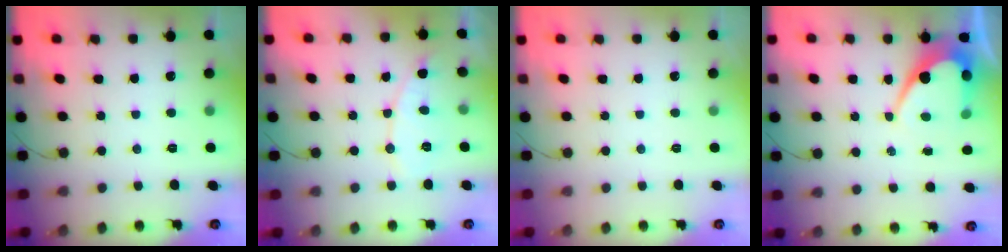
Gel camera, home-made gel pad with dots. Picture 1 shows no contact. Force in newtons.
{"total": 6.9, "press": 6.9, "slide": 0.3}
{"total": 0.0}
{"total": 9.6, "press": 9.5, "slide": 0.8}